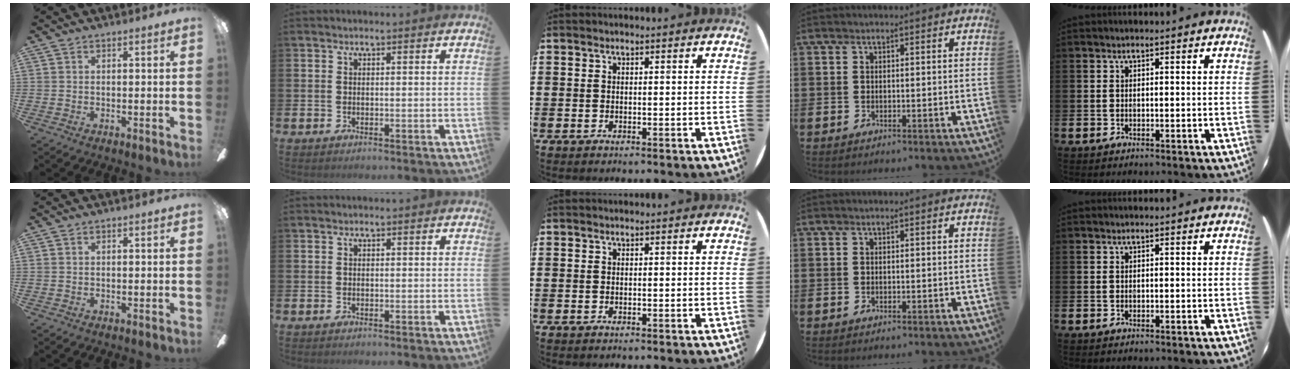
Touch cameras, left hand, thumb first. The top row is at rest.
{}